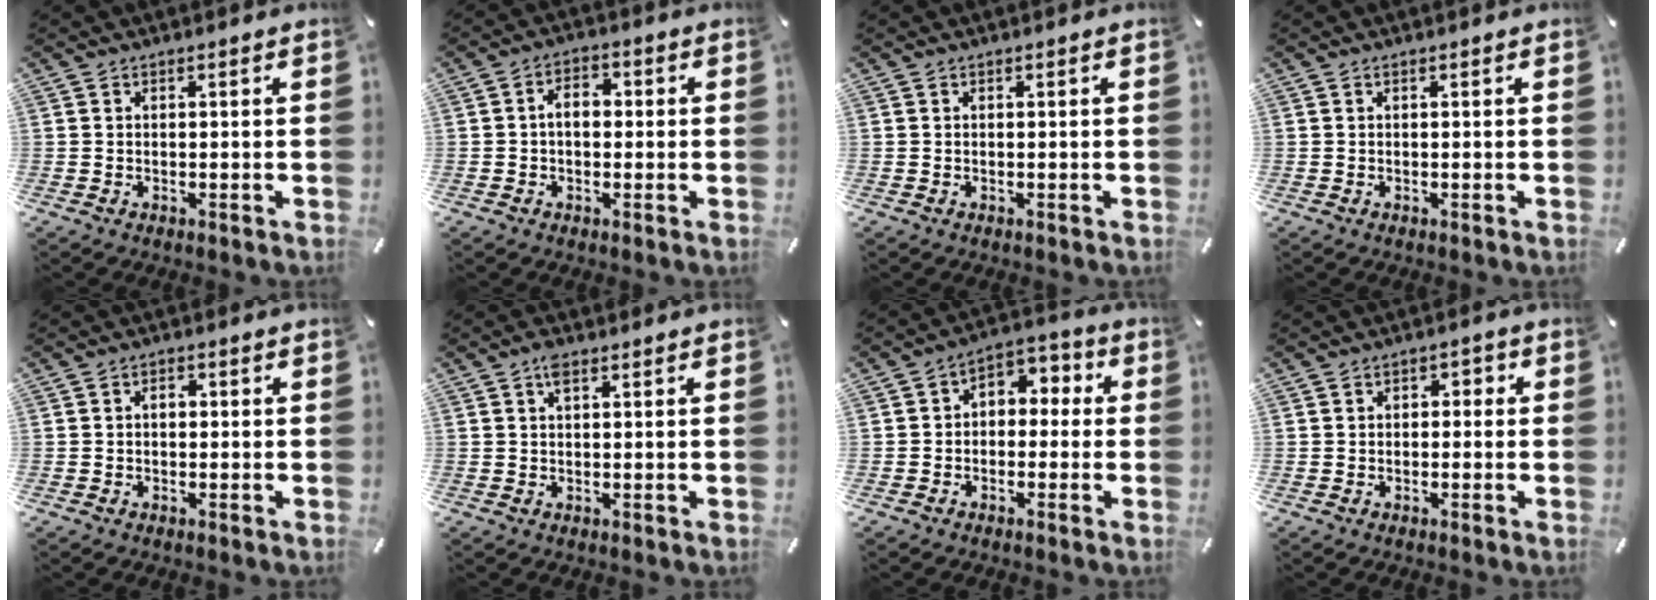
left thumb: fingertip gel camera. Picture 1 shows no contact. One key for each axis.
{"total": 5.0, "fx": -0.1, "fy": 3.2, "fz": 3.8, "tx": -0.055, "ty": 0.008, "tz": -0.007}
{"total": 0.0}
{"total": 0.0}
{"total": 1.9, "fx": 0.0, "fy": 1.3, "fz": 1.3, "tx": -0.018, "ty": 0.004, "tz": -0.003}
{"total": 2.5, "fx": 1.2, "fy": 1.2, "fz": 1.9, "tx": -0.033, "ty": 0.001, "tz": 0.018}
{"total": 4.8, "fx": -1.5, "fy": 4.2, "fz": 1.8, "tx": -0.023, "ty": 0.019, "tz": -0.032}
{"total": 1.9, "fx": -0.9, "fy": 1.5, "fz": 0.8, "tx": -0.016, "ty": 0.013, "tz": -0.021}